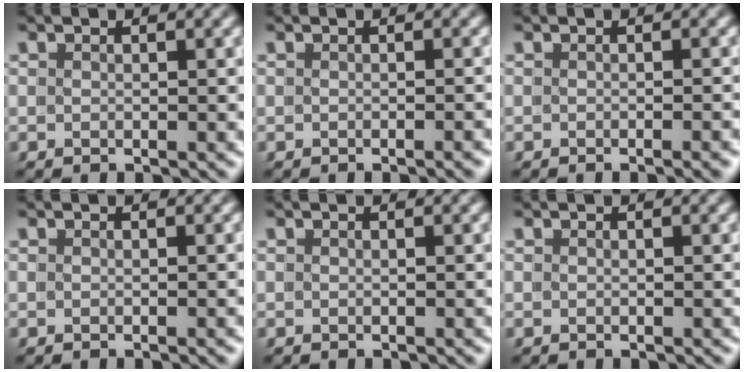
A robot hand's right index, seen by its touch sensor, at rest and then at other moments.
{"total": 0.9, "force": [-0.7, 0.1, 0.5], "torque": [0.002, 0.010, -0.015]}
{"total": 1.2, "force": [-1.0, 0.1, 0.7], "torque": [0.002, 0.011, -0.021]}
{"total": 0.0}
{"total": 0.0}
{"total": 0.0}